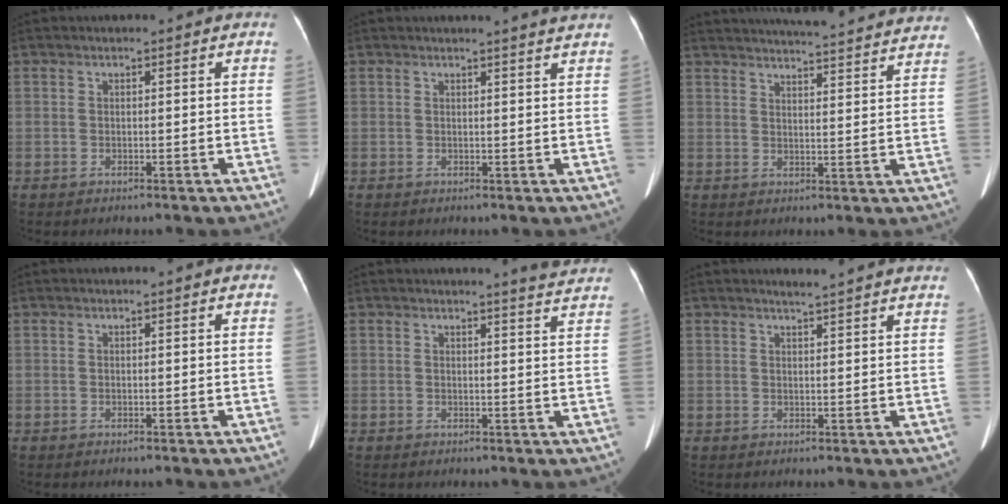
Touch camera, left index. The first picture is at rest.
{"total": 3.1, "force": [2.9, -0.6, 0.9], "torque": [-0.014, -0.005, 0.025]}
{"total": 25.4, "force": [24.0, 2.5, 8.0], "torque": [-0.121, -0.029, 0.289]}
{"total": 0.9, "force": [0.8, 0.0, 0.3], "torque": [-0.008, 0.006, 0.010]}
{"total": 5.5, "force": [5.3, -0.4, 1.2], "torque": [-0.020, -0.014, 0.042]}
{"total": 6.3, "force": [5.8, -0.2, 2.4], "torque": [-0.036, 0.012, 0.059]}